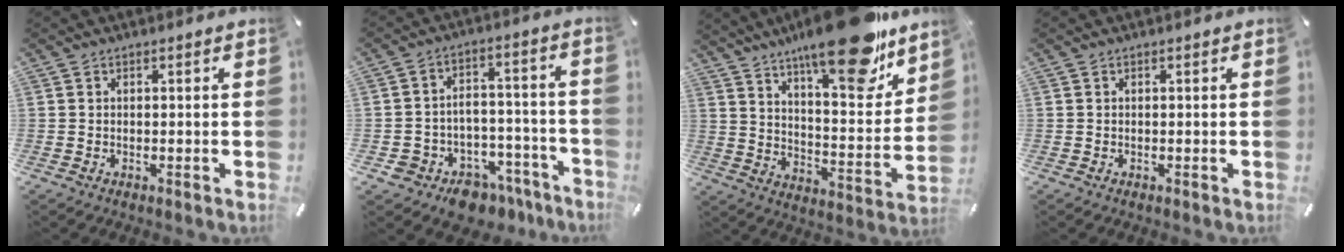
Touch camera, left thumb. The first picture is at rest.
{"total": 8.4, "force": [-6.0, 5.8, 1.2], "torque": [-0.010, 0.040, -0.100]}
{"total": 22.7, "force": [17.4, 6.5, 13.0], "torque": [-0.185, -0.127, 0.285]}
{"total": 0.0}